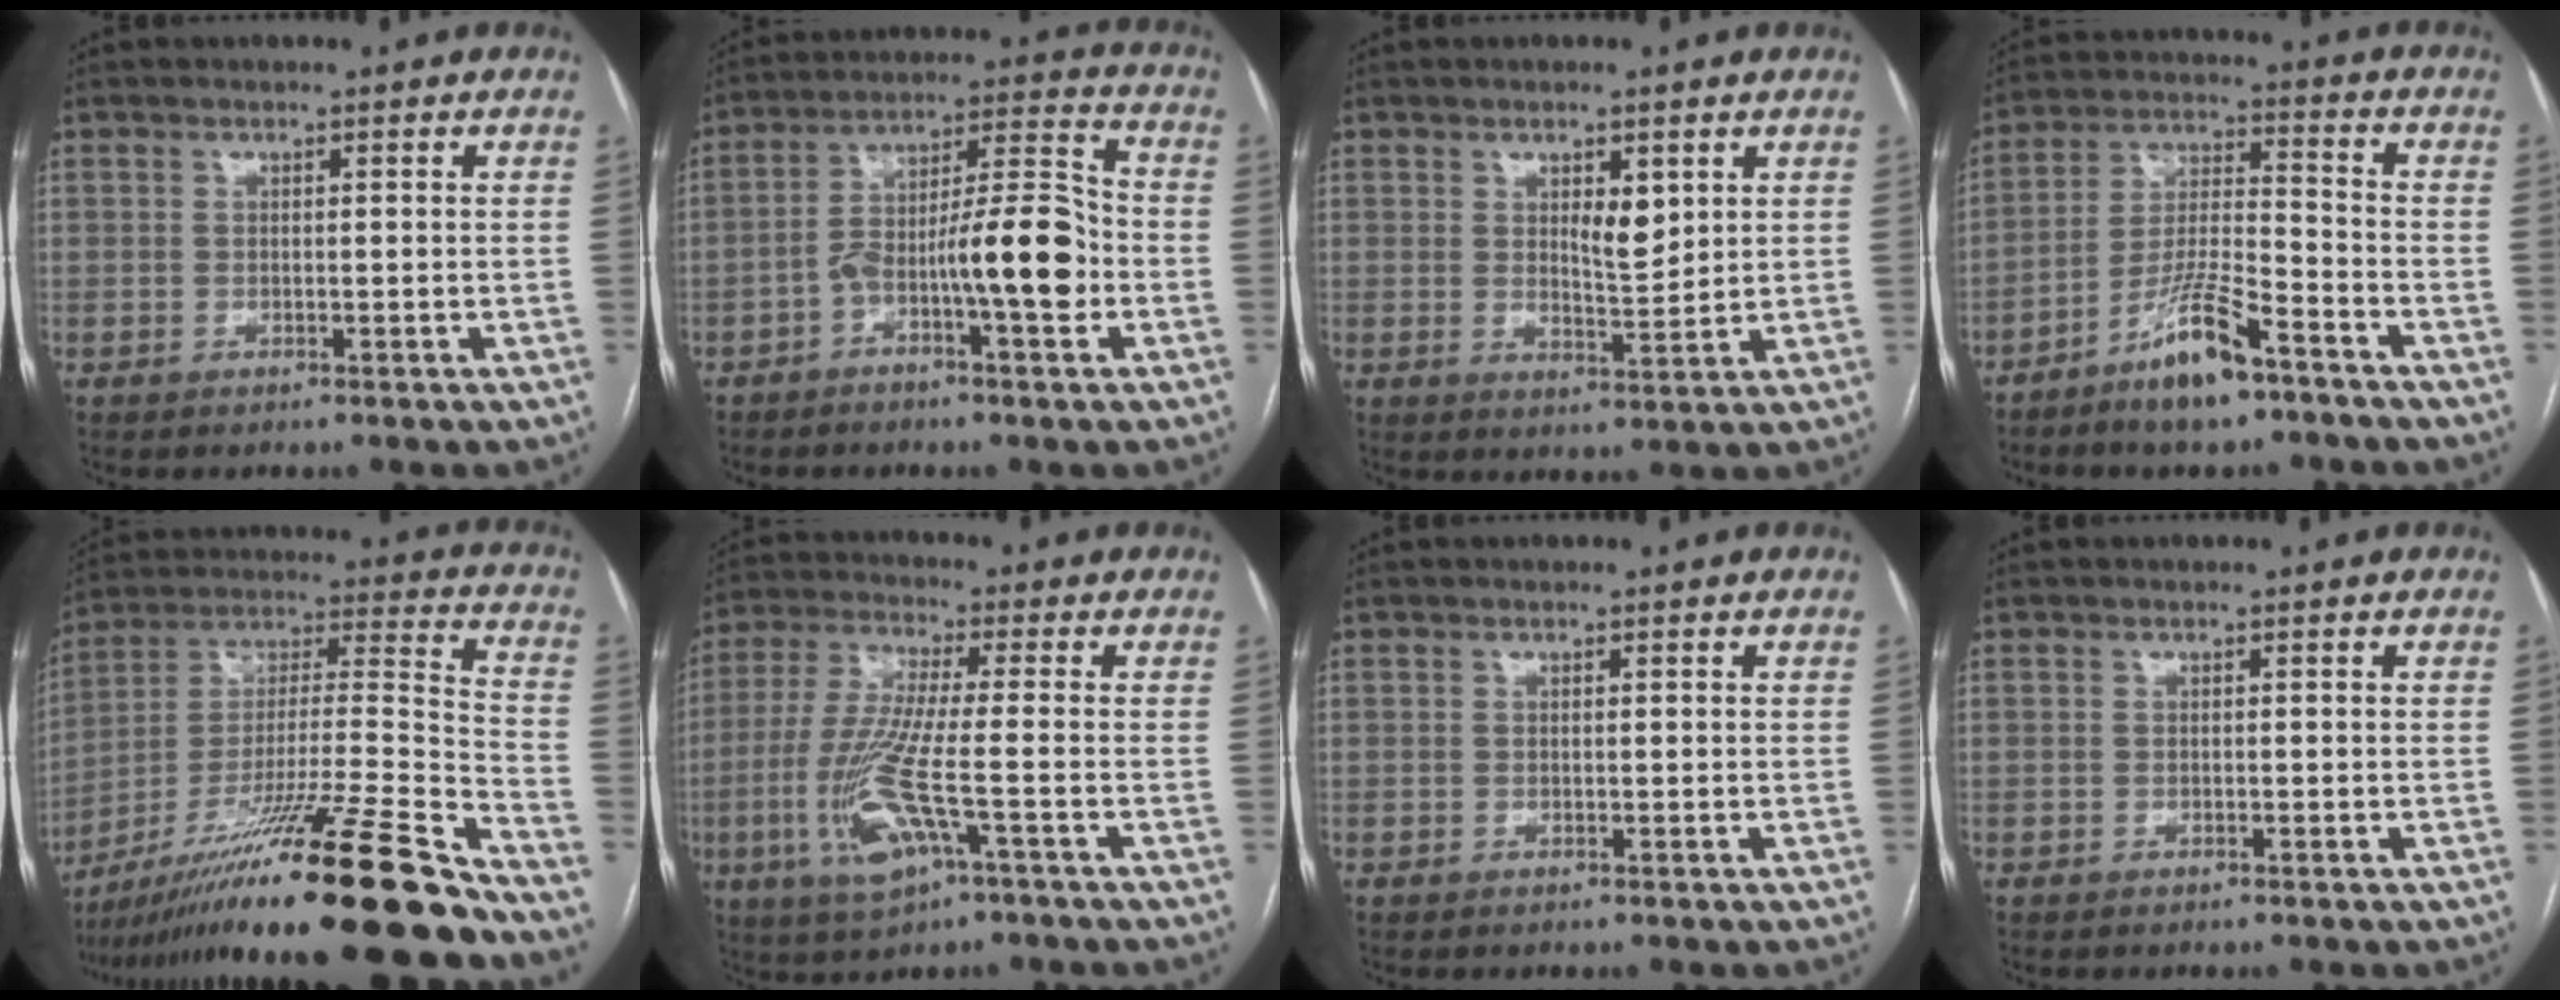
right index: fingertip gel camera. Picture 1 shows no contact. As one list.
[{"total": 12.2, "force": [-3.9, 2.1, 11.4], "torque": [-0.195, 0.028, -0.060]}, {"total": 4.3, "force": [1.7, 1.4, 3.7], "torque": [-0.061, -0.007, 0.032]}, {"total": 10.3, "force": [-7.1, 1.6, 7.3], "torque": [-0.146, -0.011, -0.132]}, {"total": 27.8, "force": [-20.7, -0.5, 18.5], "torque": [-0.277, -0.020, -0.358]}, {"total": 11.6, "force": [-3.8, 1.2, 10.9], "torque": [-0.240, -0.015, -0.073]}, {"total": 0.0}, {"total": 0.0}]